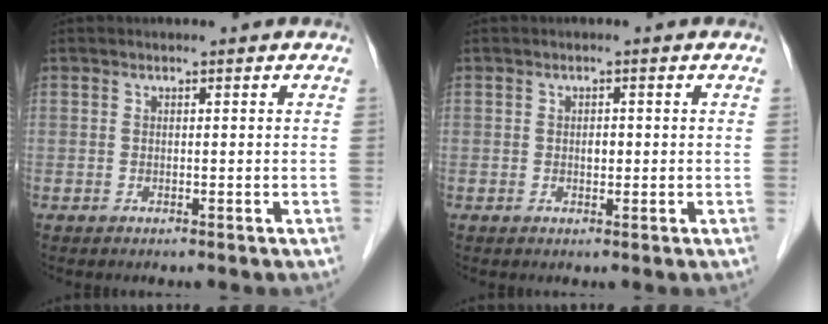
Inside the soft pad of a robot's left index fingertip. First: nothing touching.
{"total": 1.1, "force": [0.1, 0.7, 0.8], "torque": [-0.014, 0.001, 0.001]}